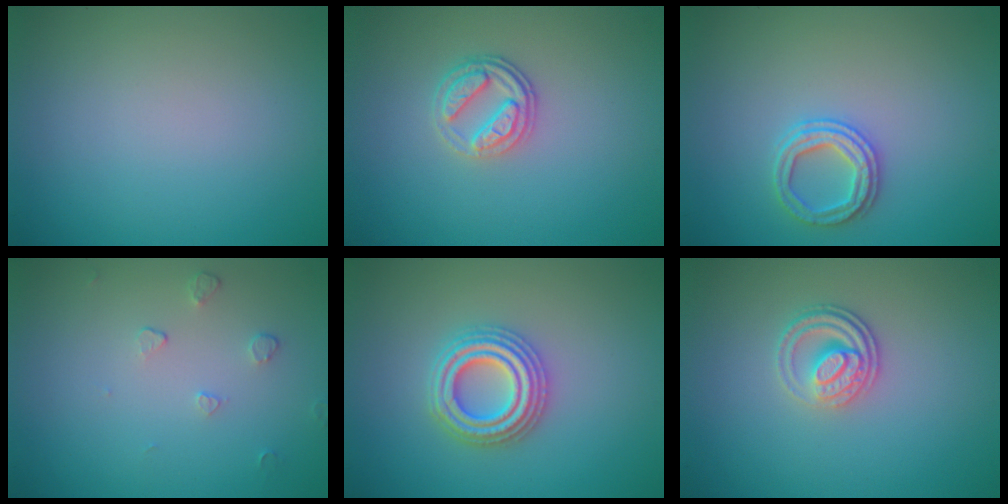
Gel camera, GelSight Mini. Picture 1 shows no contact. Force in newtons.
{"total": 2.8, "press": 2.4, "slide": 1.3}
{"total": 2.4, "press": 2.4, "slide": 0.4}
{"total": 0.9, "press": 0.6, "slide": 0.7}
{"total": 4.3, "press": 4.2, "slide": 0.8}
{"total": 2.8, "press": 2.5, "slide": 1.4}